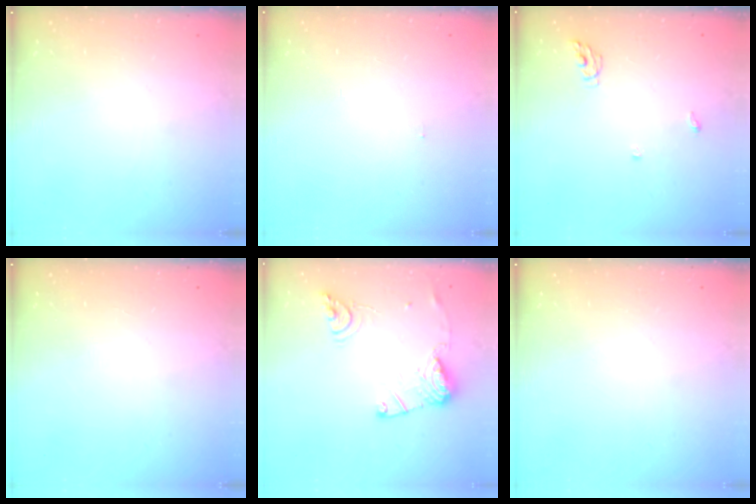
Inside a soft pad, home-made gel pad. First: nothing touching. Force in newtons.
{"total": 6.0, "press": 0.9, "slide": 5.9}
{"total": 4.6, "press": 4.6, "slide": 0.5}
{"total": 0.0}
{"total": 12.9, "press": 12.8, "slide": 1.5}
{"total": 0.0}